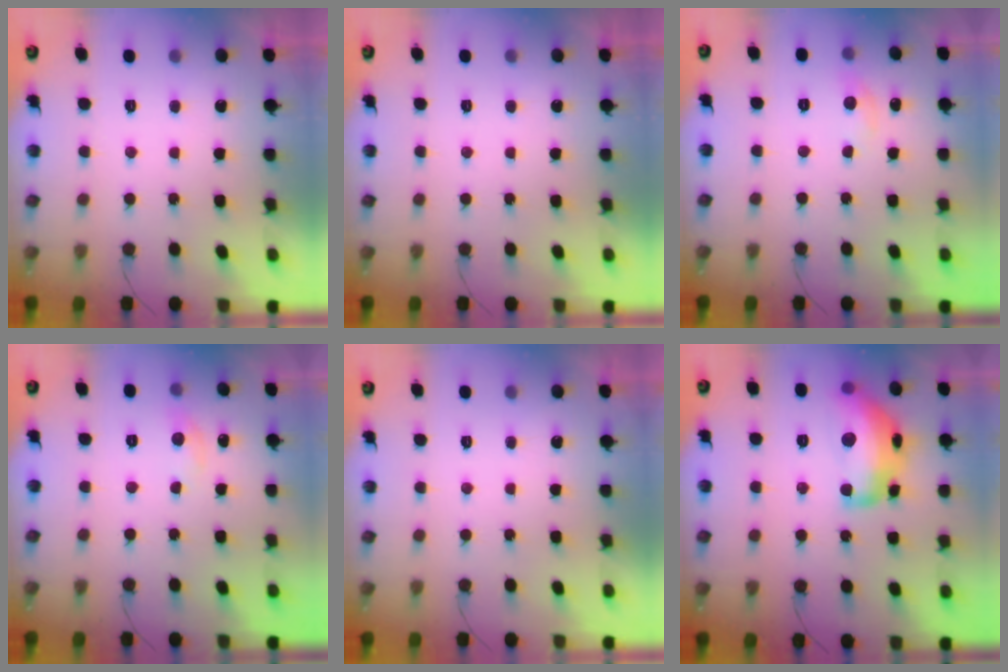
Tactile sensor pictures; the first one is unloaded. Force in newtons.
{"total": 0.0}
{"total": 5.0, "press": 4.9, "slide": 0.6}
{"total": 5.0, "press": 4.9, "slide": 0.6}
{"total": 0.0}
{"total": 17.3, "press": 17.3, "slide": 1.2}